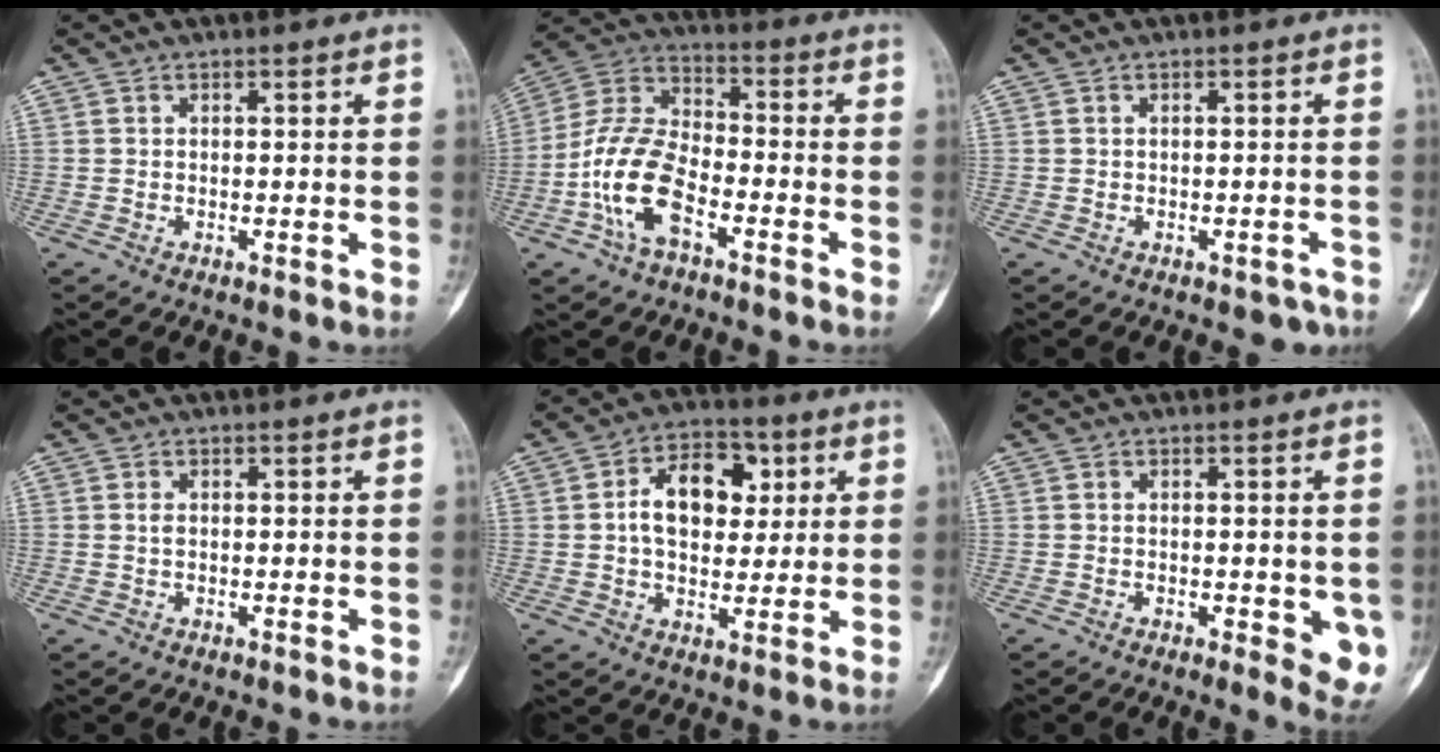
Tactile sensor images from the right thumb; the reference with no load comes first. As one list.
[{"total": 13.5, "force": [-5.2, 7.2, 10.2], "torque": [-0.204, 0.038, -0.105]}, {"total": 2.3, "force": [-1.7, 1.3, 1.0], "torque": [0.001, 0.013, -0.018]}, {"total": 0.8, "force": [0.1, 0.5, 0.6], "torque": [-0.012, 0.001, 0.001]}, {"total": 12.4, "force": [2.6, 8.2, 8.9], "torque": [-0.105, 0.007, 0.035]}, {"total": 7.0, "force": [-1.6, 2.8, 6.2], "torque": [-0.058, -0.012, -0.017]}]